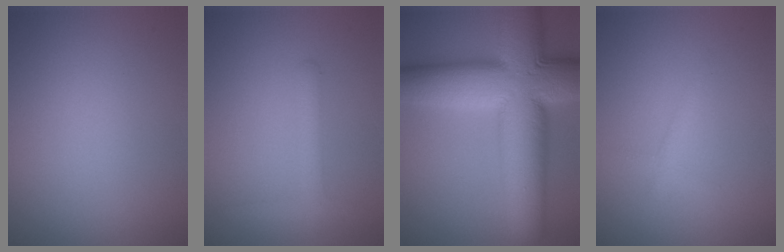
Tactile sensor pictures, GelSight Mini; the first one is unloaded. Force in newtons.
{"total": 1.7, "press": 1.7, "slide": 0.1}
{"total": 15.3, "press": 15.3, "slide": 0.3}
{"total": 0.9, "press": 0.9, "slide": 0.1}